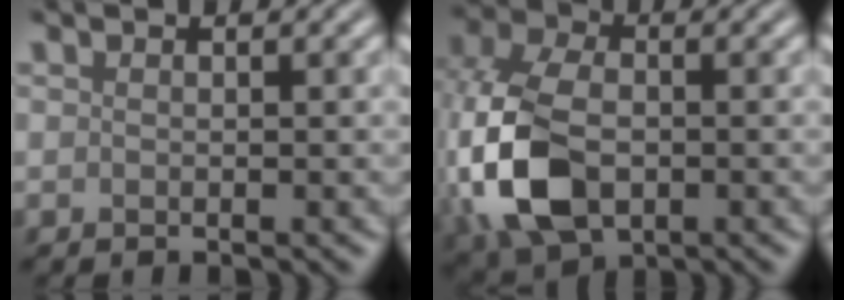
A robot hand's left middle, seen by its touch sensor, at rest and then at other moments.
{"total": 11.1, "force": [-2.1, 7.5, 7.9], "torque": [-0.213, -0.022, -0.044]}